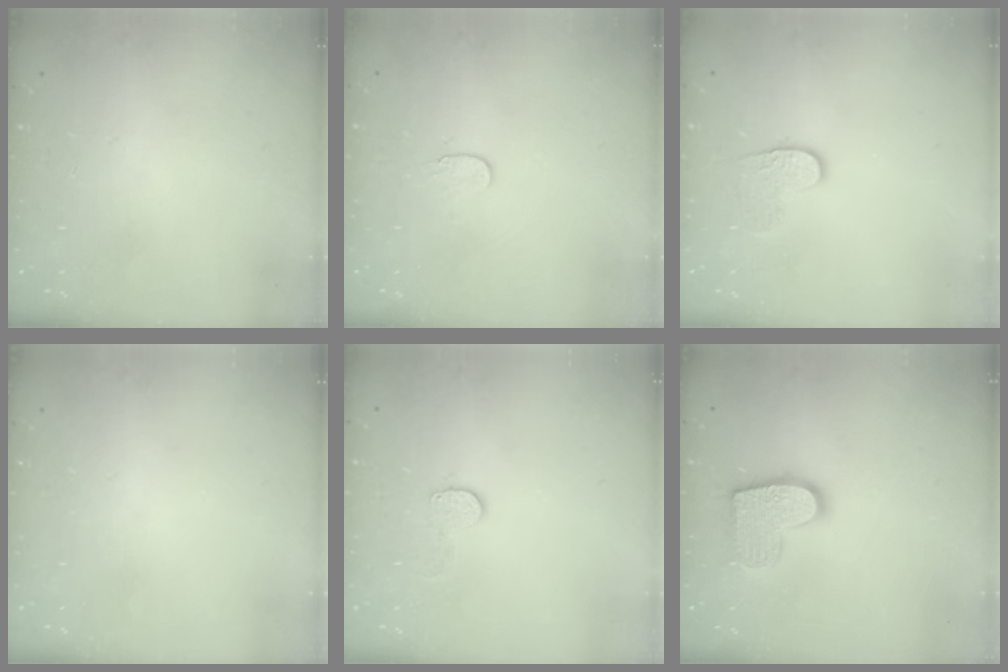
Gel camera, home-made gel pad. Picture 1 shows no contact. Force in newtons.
{"total": 4.0, "press": 3.9, "slide": 0.5}
{"total": 4.7, "press": 4.7, "slide": 0.2}
{"total": 0.0}
{"total": 7.1, "press": 7.1, "slide": 0.4}
{"total": 12.1, "press": 12.0, "slide": 0.6}